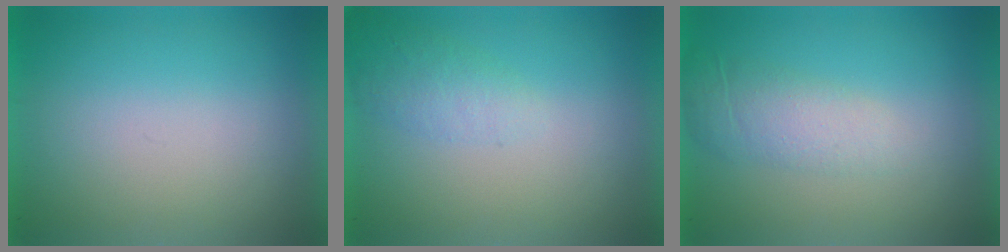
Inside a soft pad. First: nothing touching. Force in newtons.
{"total": 2.0}
{"total": 2.0}